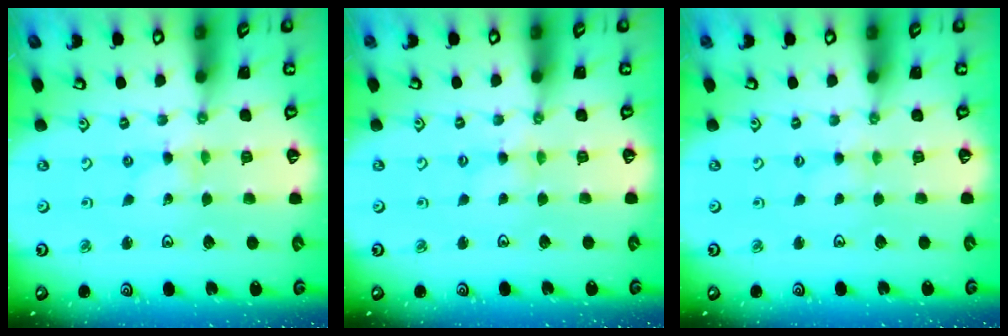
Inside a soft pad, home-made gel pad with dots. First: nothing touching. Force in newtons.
{"total": 1.8, "press": 1.8, "slide": 0.4}
{"total": 1.0, "press": 0.9, "slide": 0.2}